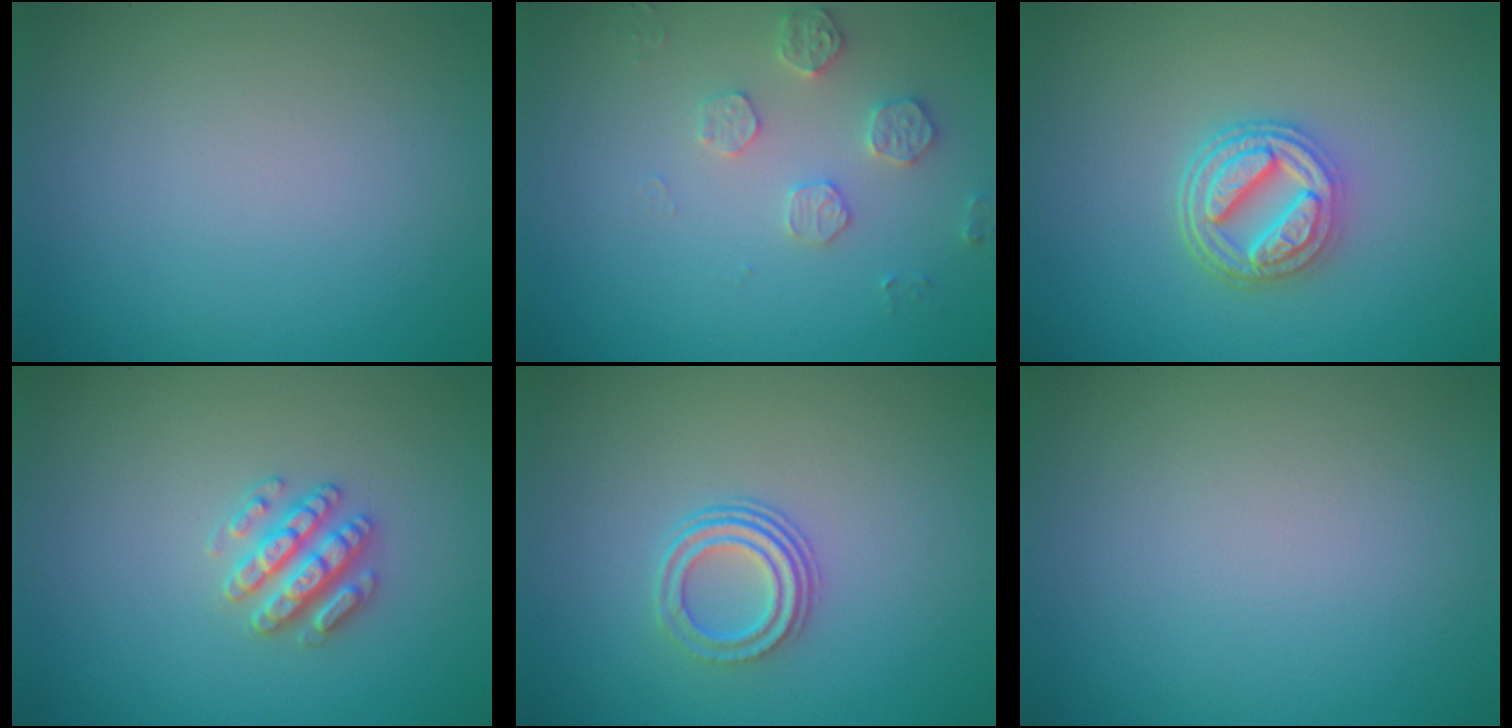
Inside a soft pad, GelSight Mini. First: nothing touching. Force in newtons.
{"total": 2.5, "press": 2.5, "slide": 0.5}
{"total": 4.6, "press": 3.7, "slide": 2.7}
{"total": 2.9, "press": 2.8, "slide": 0.6}
{"total": 3.0, "press": 2.2, "slide": 2.0}
{"total": 0.0}